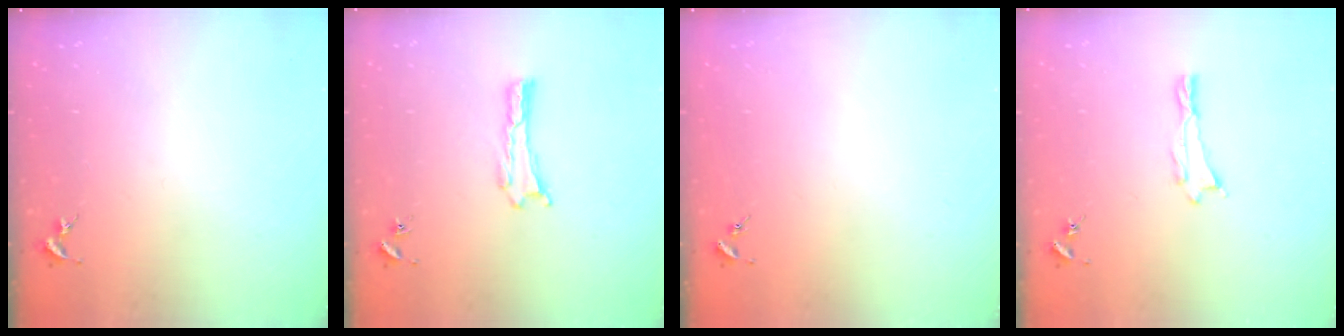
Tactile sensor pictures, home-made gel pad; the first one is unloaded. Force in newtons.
{"total": 0.0}
{"total": 0.0}
{"total": 0.0}